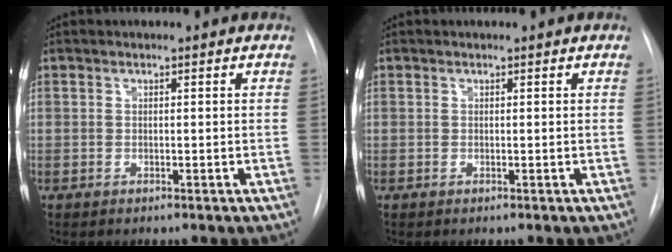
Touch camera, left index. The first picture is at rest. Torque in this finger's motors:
{"motor_torque": [-0.06, 0.06, 0.01, 0.00]}